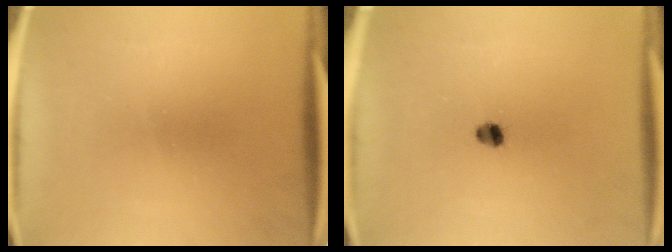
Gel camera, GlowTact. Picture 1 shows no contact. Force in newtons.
{"total": 2.3}